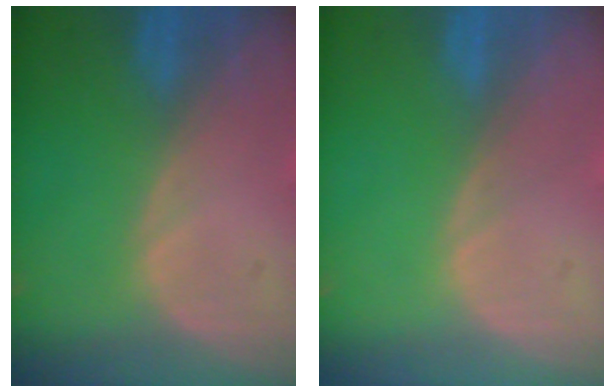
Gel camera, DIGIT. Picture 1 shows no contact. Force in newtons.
{"total": 0.0}